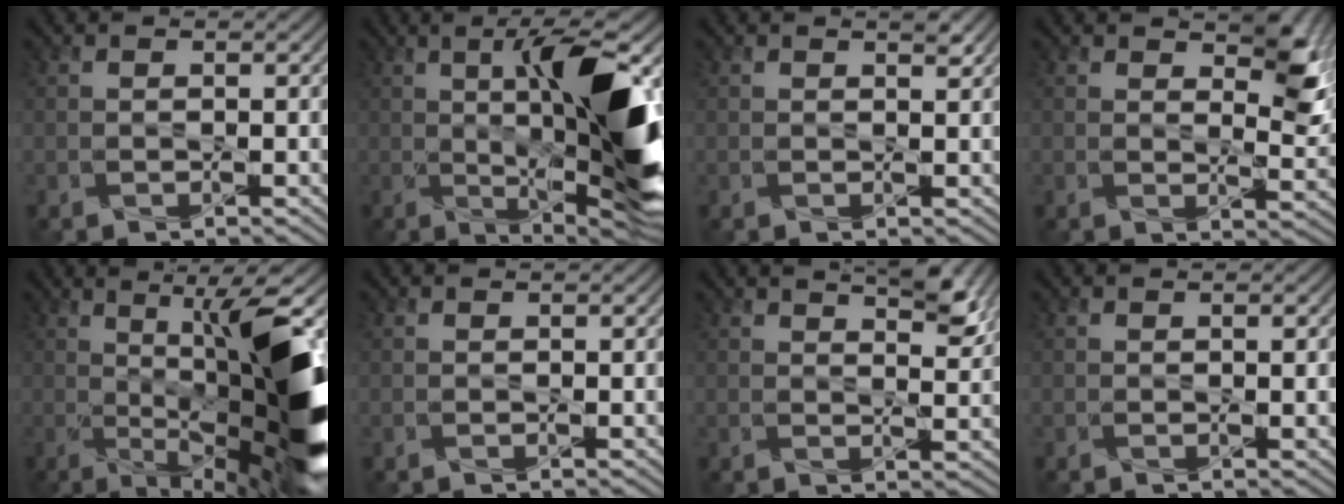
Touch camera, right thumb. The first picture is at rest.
{"total": 13.7, "force": [0.8, 2.9, 13.3], "torque": [-0.205, -0.002, 0.020]}
{"total": 1.1, "force": [0.8, 0.1, 0.6], "torque": [-0.012, -0.002, 0.016]}
{"total": 6.2, "force": [3.6, 2.5, 4.4], "torque": [-0.063, -0.009, 0.056]}
{"total": 15.3, "force": [-0.4, 3.9, 14.8], "torque": [-0.209, 0.003, 0.002]}
{"total": 0.0}
{"total": 4.8, "force": [3.3, 1.3, 3.2], "torque": [-0.053, -0.001, 0.055]}
{"total": 0.7, "force": [0.1, 0.1, 0.7], "torque": [-0.009, -0.001, 0.001]}